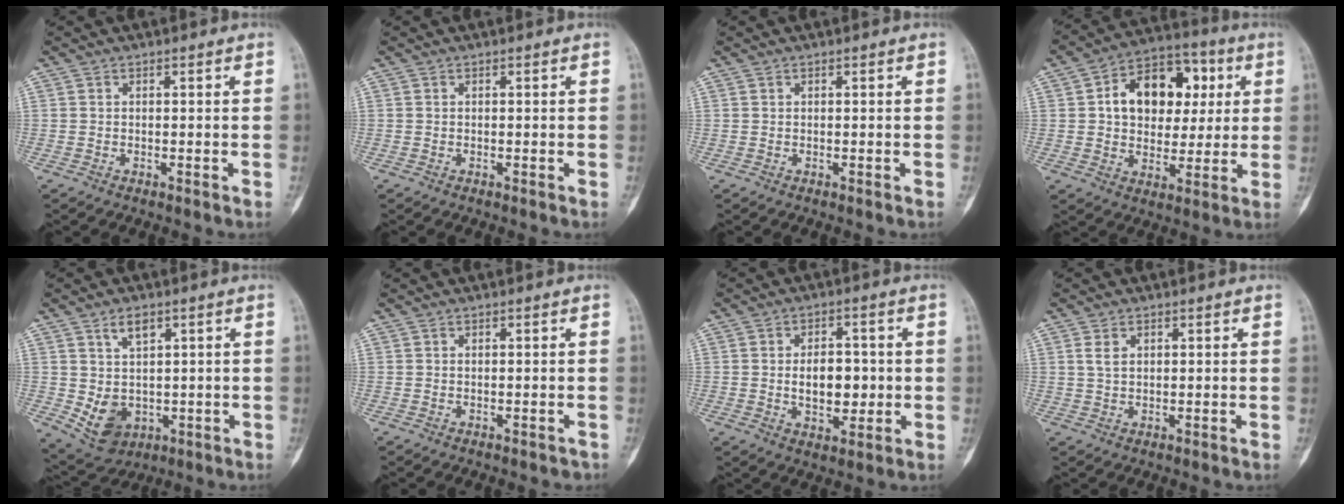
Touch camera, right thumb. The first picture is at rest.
{"total": 0.0}
{"total": 0.0}
{"total": 16.3, "force": [3.5, 11.6, 10.9], "torque": [-0.121, 0.015, 0.051]}
{"total": 9.3, "force": [0.9, 7.0, 6.1], "torque": [-0.075, -0.015, 0.036]}
{"total": 0.8, "force": [-0.3, 0.6, 0.5], "torque": [-0.008, 0.010, 0.000]}
{"total": 8.3, "force": [-0.3, 5.2, 6.5], "torque": [-0.074, 0.002, 0.000]}
{"total": 2.7, "force": [1.0, 1.7, 1.8], "torque": [-0.032, 0.001, 0.023]}